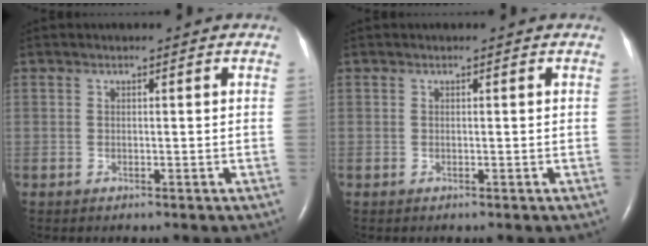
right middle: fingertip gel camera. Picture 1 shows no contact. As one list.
[{"total": 0.0}]